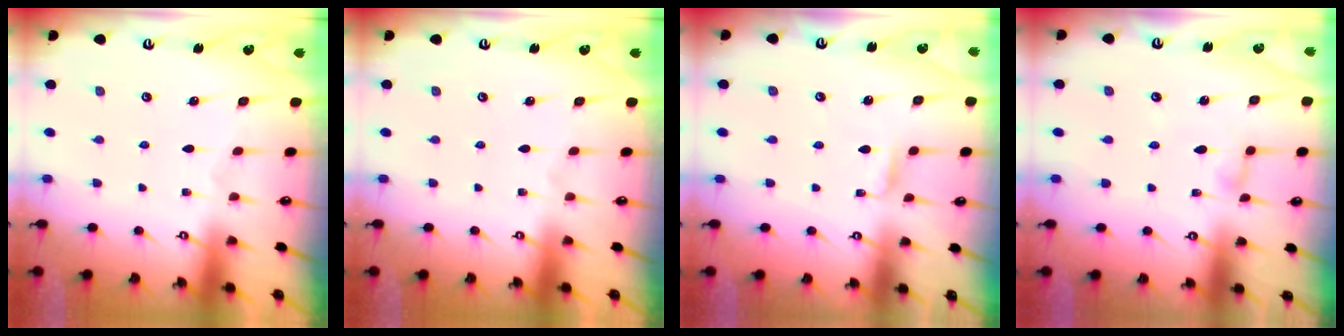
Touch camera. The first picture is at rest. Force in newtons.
{"total": 0.0}
{"total": 1.3, "press": 1.3, "slide": 0.2}
{"total": 4.7, "press": 4.7, "slide": 0.4}